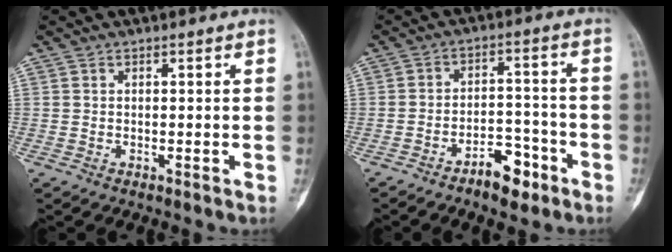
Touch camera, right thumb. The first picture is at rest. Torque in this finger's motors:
{"motor_torque": [-0.30, 0.38, 0.48, -0.28, 0.01]}